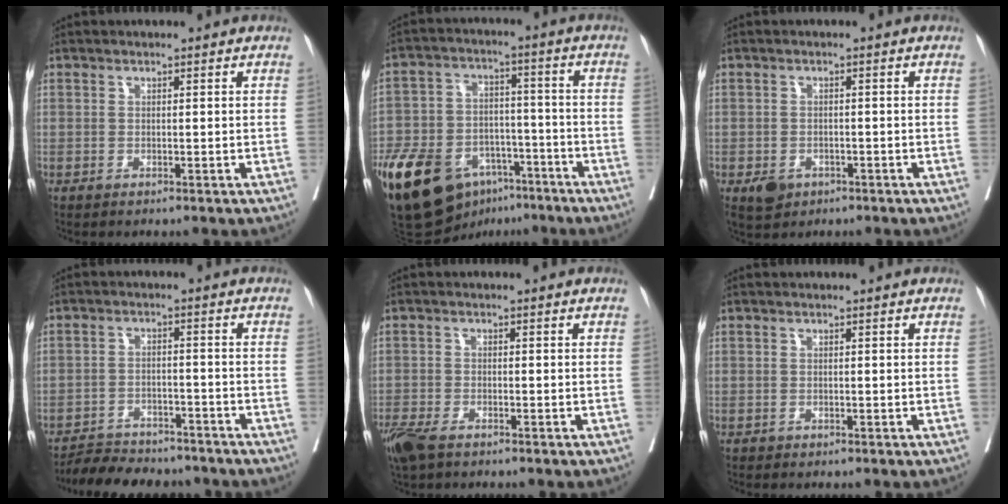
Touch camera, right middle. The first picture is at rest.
{"total": 18.0, "force": [-10.9, 10.2, 10.0], "torque": [-0.187, 0.016, -0.180]}
{"total": 3.2, "force": [-1.8, 2.4, 1.3], "torque": [-0.018, 0.002, -0.021]}
{"total": 10.5, "force": [-9.7, 3.0, 2.6], "torque": [-0.035, 0.010, -0.139]}
{"total": 6.3, "force": [-4.6, 2.2, 3.7], "torque": [-0.076, -0.014, -0.086]}
{"total": 0.0}